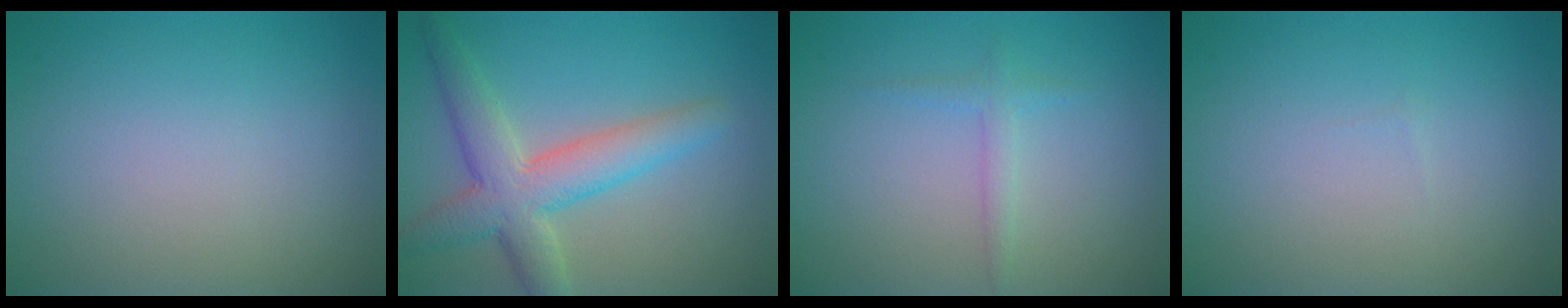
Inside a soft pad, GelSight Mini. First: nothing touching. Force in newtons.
{"total": 5.9, "press": 5.9, "slide": 0.3}
{"total": 1.3, "press": 1.3, "slide": 0.1}
{"total": 0.0}